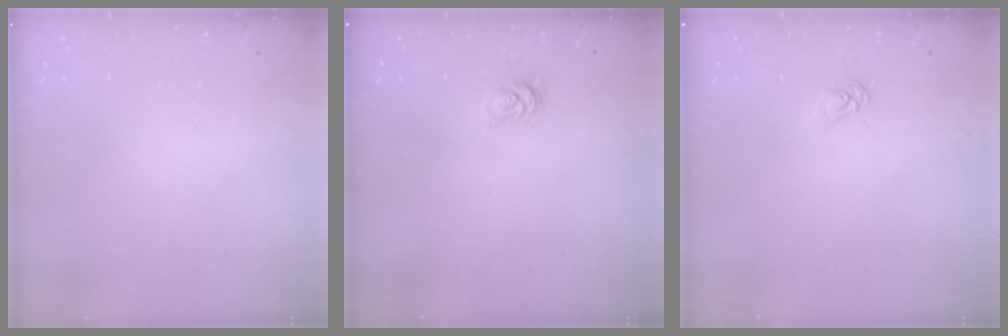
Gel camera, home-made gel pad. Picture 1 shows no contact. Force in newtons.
{"total": 2.6, "press": 2.6, "slide": 0.4}
{"total": 5.4, "press": 5.4, "slide": 0.4}